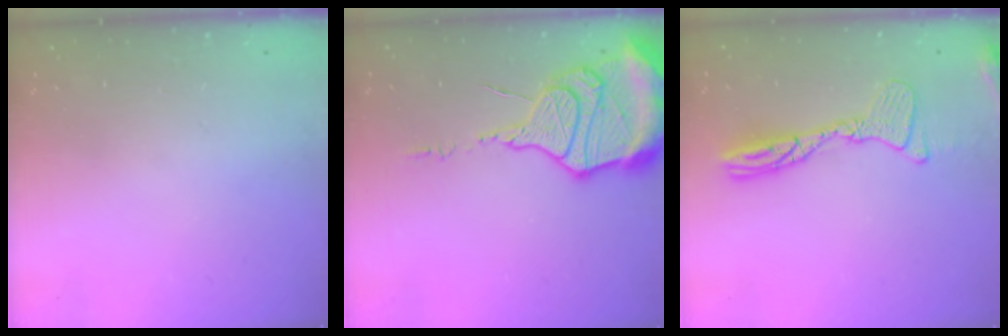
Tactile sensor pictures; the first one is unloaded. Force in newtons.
{"total": 18.9, "press": 18.8, "slide": 1.8}
{"total": 13.5, "press": 13.5, "slide": 1.3}